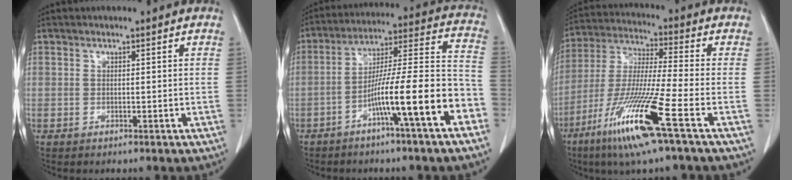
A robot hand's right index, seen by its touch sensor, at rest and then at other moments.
{"total": 15.7, "force": [-7.1, 0.0, 13.9], "torque": [-0.218, 0.018, -0.115]}
{"total": 15.5, "force": [-7.7, -0.9, 13.4], "torque": [-0.282, -0.037, -0.148]}